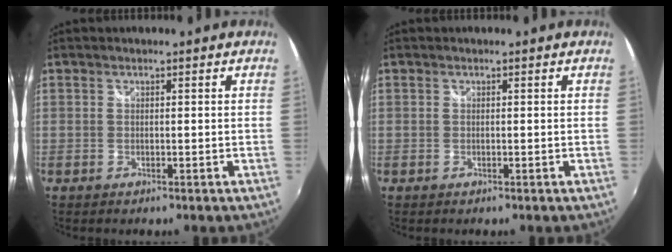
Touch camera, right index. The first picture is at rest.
{"total": 0.0}